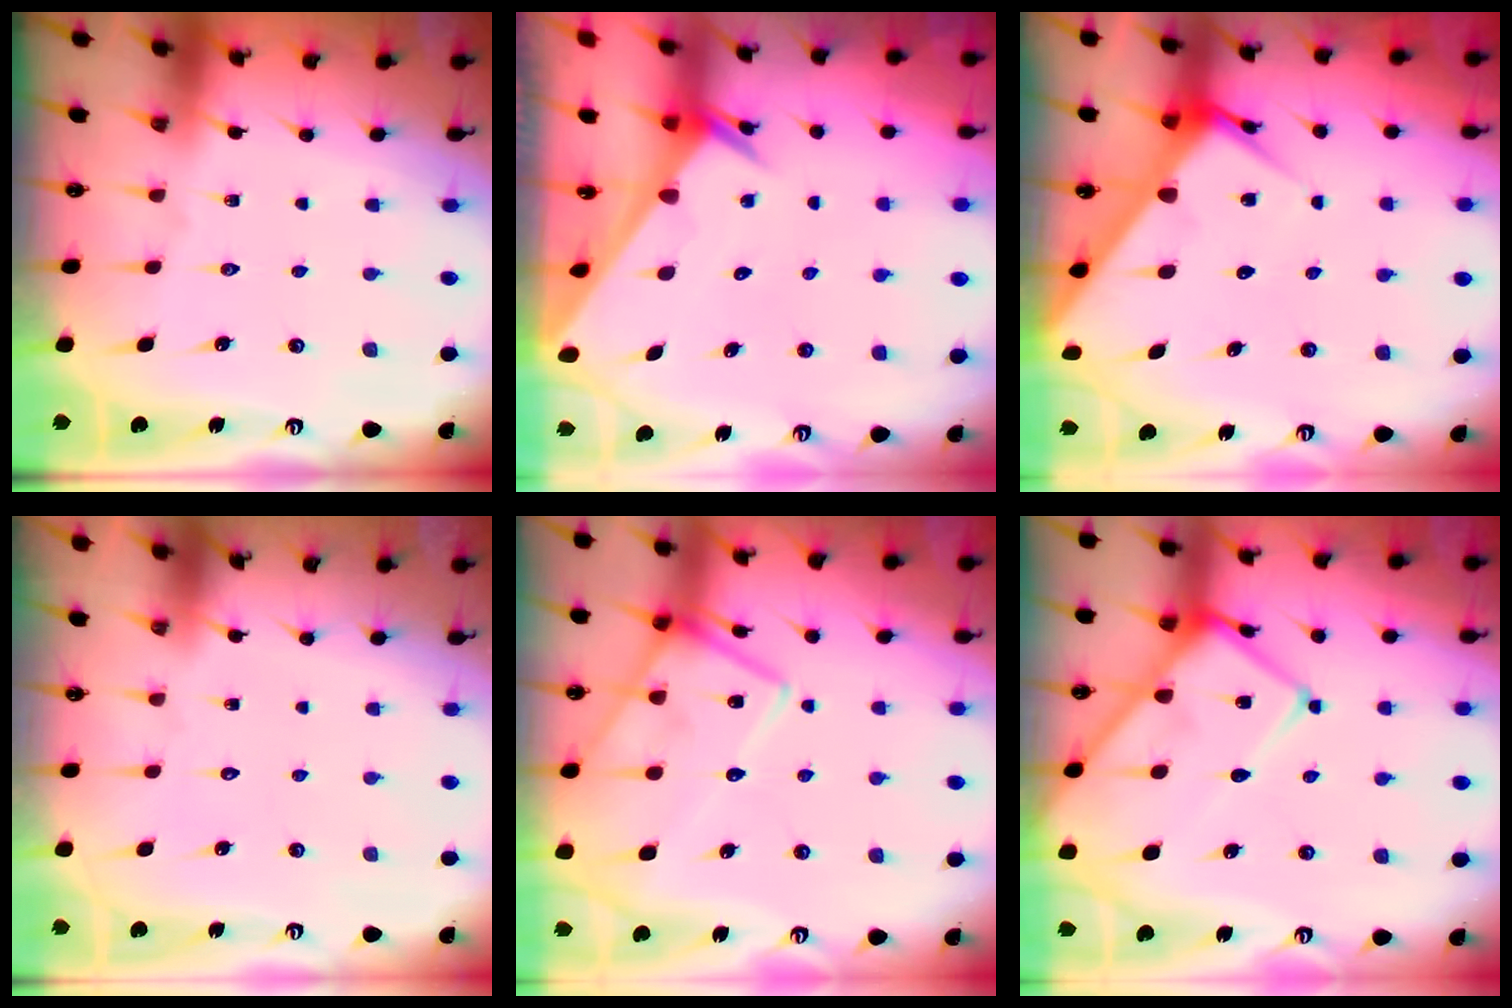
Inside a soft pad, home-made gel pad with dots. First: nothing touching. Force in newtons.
{"total": 2.4, "press": 2.4, "slide": 0.0}
{"total": 5.4, "press": 5.4, "slide": 0.5}
{"total": 1.7, "press": 1.7, "slide": 0.1}
{"total": 16.5, "press": 16.4, "slide": 1.3}
{"total": 15.2, "press": 15.1, "slide": 1.6}